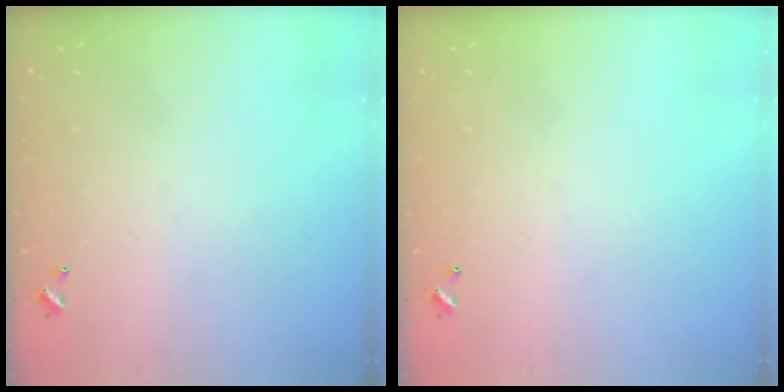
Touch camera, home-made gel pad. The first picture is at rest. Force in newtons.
{"total": 0.0}